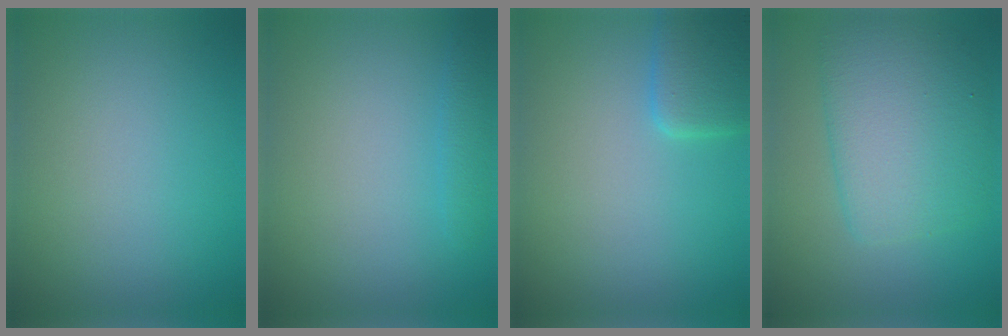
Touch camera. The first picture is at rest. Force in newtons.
{"total": 1.2, "press": 1.2, "slide": 0.1}
{"total": 3.2, "press": 3.1, "slide": 0.2}
{"total": 6.7, "press": 6.7, "slide": 0.1}